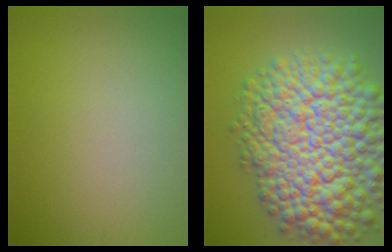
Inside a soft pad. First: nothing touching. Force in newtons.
{"total": 15.5, "press": 15.5, "slide": 0.6}